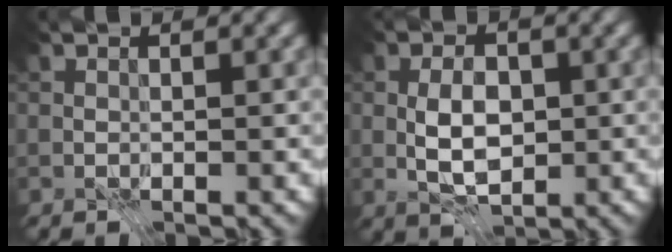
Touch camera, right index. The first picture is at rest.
{"total": 3.7, "force": [-0.9, 1.9, 3.0], "torque": [-0.051, -0.001, -0.020]}